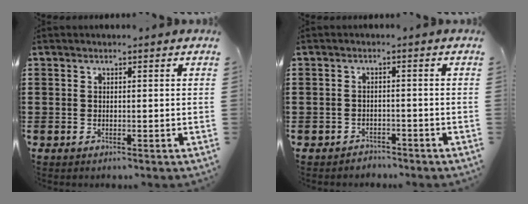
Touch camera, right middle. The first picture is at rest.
{"total": 1.8, "force": [-1.7, 0.4, -0.2], "torque": [-0.003, 0.003, -0.040]}